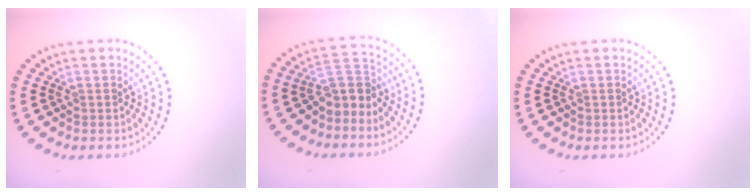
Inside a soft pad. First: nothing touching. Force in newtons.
{"total": 2.9, "press": 2.5, "slide": 1.6}
{"total": 0.0}